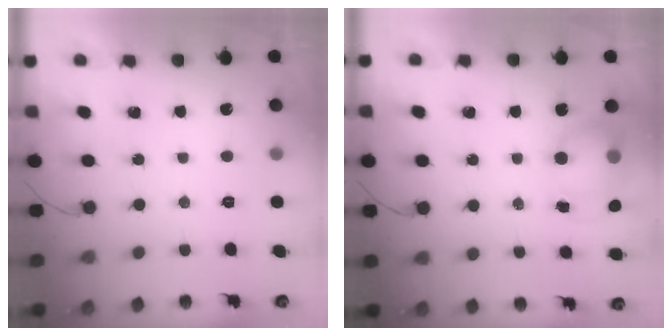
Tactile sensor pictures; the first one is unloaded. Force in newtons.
{"total": 7.1, "press": 7.1, "slide": 0.7}